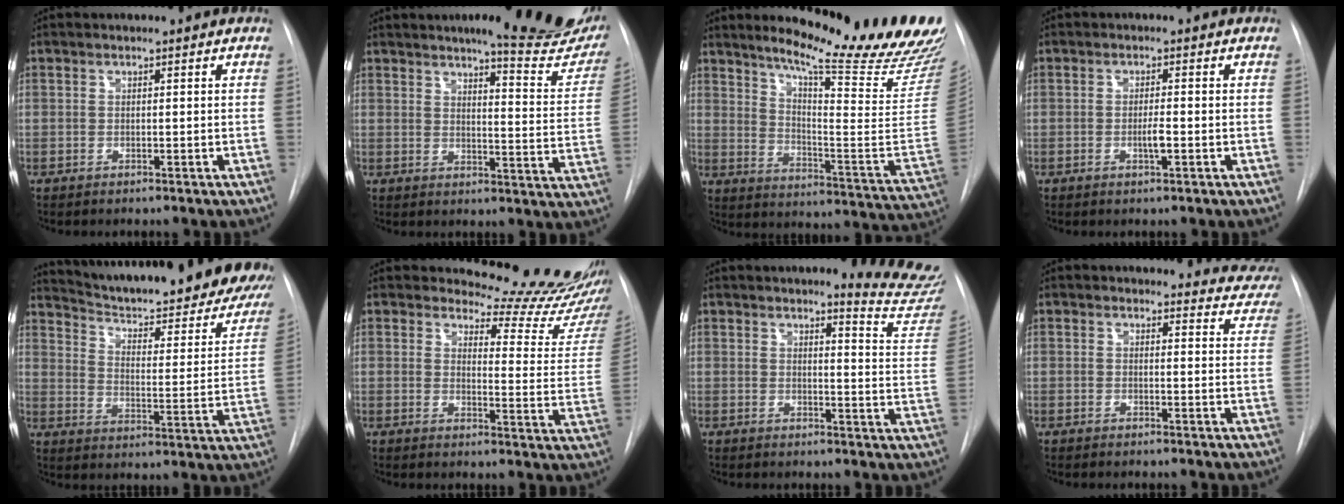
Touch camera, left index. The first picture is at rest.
{"total": 18.0, "force": [15.1, 2.6, 9.5], "torque": [-0.106, -0.057, 0.169]}
{"total": 24.8, "force": [20.7, 1.0, 13.6], "torque": [-0.200, -0.100, 0.269]}
{"total": 1.8, "force": [-0.5, 0.1, 1.8], "torque": [-0.034, -0.002, -0.009]}
{"total": 32.2, "force": [27.7, 6.0, 15.2], "torque": [-0.225, -0.087, 0.345]}
{"total": 16.2, "force": [15.8, 1.5, 3.1], "torque": [-0.021, -0.127, 0.163]}
{"total": 12.2, "force": [11.9, 0.1, 2.4], "torque": [-0.010, -0.101, 0.111]}
{"total": 8.4, "force": [8.2, 1.9, -0.4], "torque": [0.043, -0.047, 0.053]}